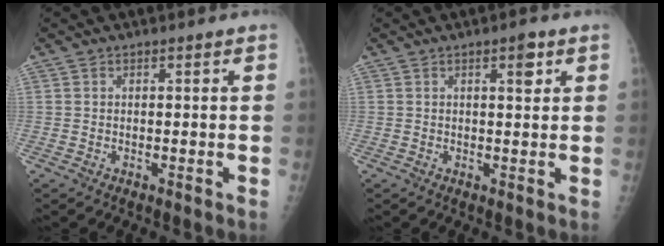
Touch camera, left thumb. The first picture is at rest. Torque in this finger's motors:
{"motor_torque": [0.49, 0.34, 0.10, -0.22, 0.00]}